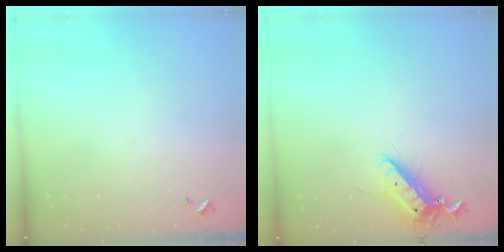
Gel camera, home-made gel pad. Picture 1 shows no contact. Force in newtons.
{"total": 11.9, "press": 11.7, "slide": 2.2}